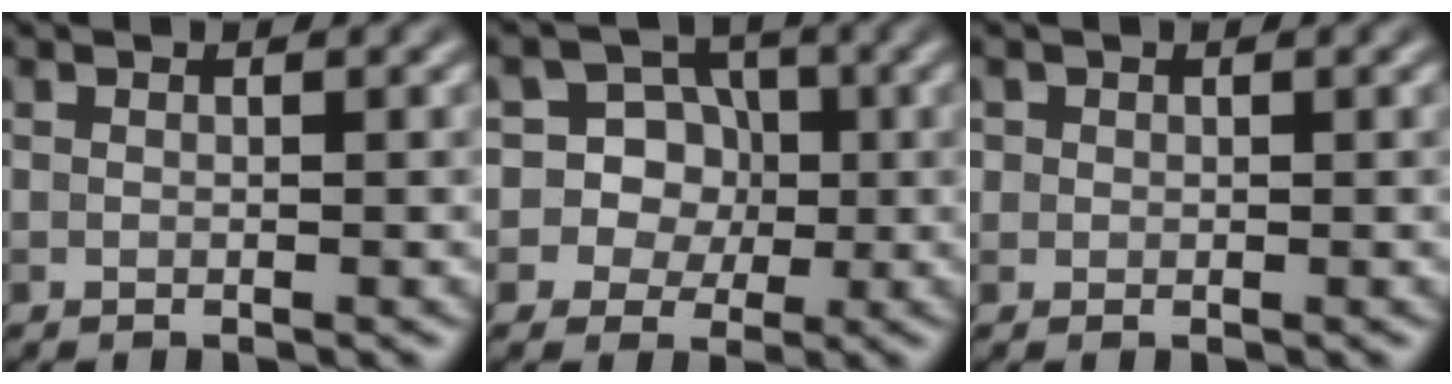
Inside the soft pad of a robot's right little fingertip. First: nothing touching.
{"total": 8.3, "force": [0.7, 7.9, 2.4], "torque": [-0.052, 0.047, 0.001]}
{"total": 0.7, "force": [0.2, 0.7, 0.0], "torque": [0.007, -0.002, 0.003]}